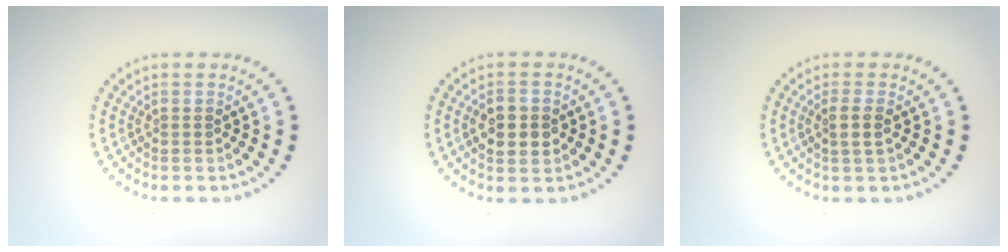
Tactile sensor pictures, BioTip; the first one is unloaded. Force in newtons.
{"total": 2.9, "press": 2.9, "slide": 0.2}
{"total": 1.4, "press": 1.2, "slide": 0.8}